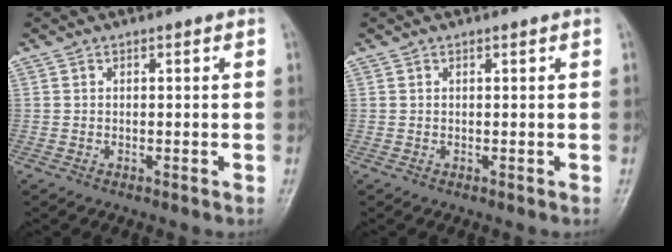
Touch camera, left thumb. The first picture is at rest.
{"total": 0.0}